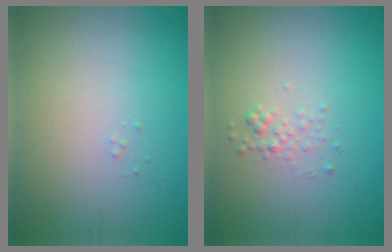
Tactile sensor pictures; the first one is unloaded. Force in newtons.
{"total": 1.0, "press": 1.0, "slide": 0.1}